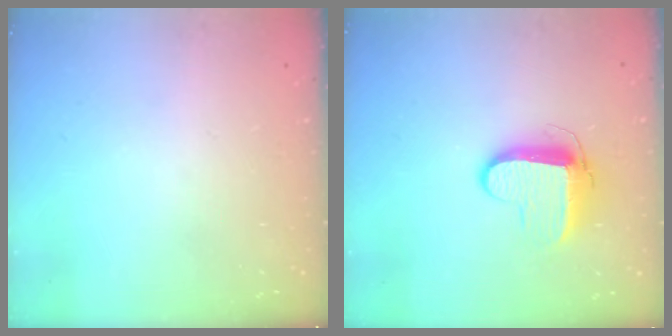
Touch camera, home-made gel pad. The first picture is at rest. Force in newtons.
{"total": 8.9, "press": 8.9, "slide": 0.9}